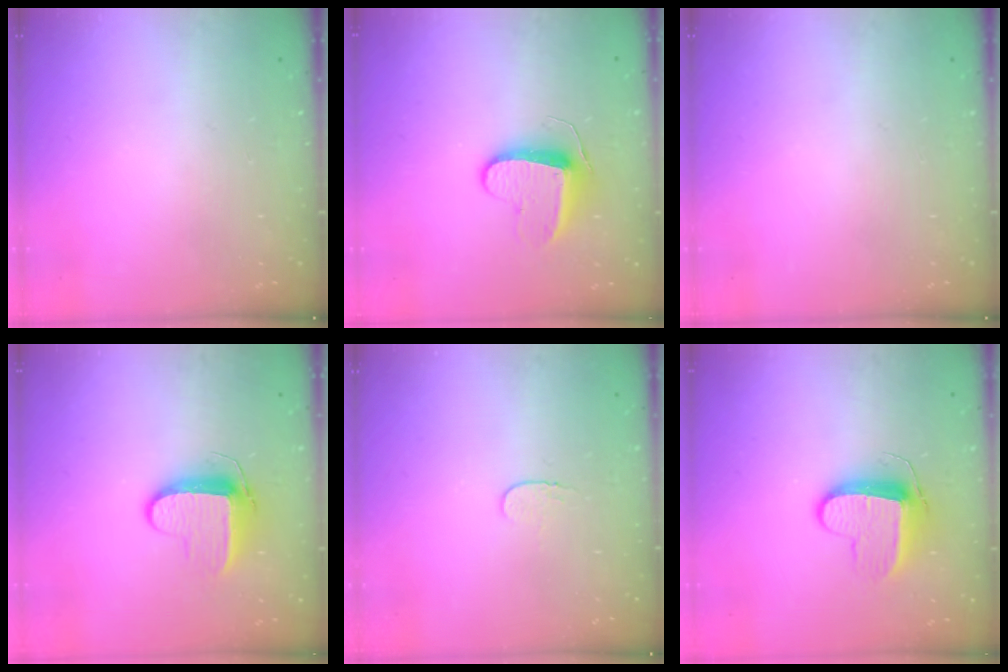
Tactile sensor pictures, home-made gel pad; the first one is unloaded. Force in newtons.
{"total": 9.0, "press": 9.0, "slide": 0.3}
{"total": 0.0}
{"total": 9.0, "press": 9.0, "slide": 0.5}
{"total": 3.6, "press": 3.6, "slide": 0.4}
{"total": 9.9, "press": 9.9, "slide": 0.1}